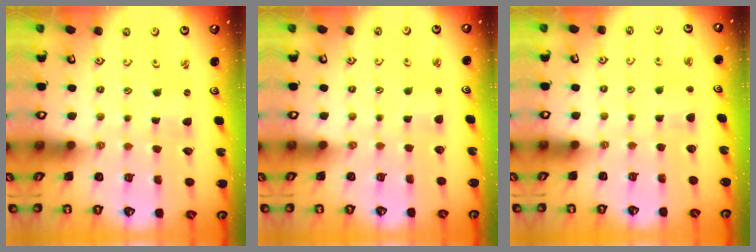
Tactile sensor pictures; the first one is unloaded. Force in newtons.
{"total": 2.9, "press": 2.9, "slide": 0.3}
{"total": 2.9, "press": 2.9, "slide": 0.4}